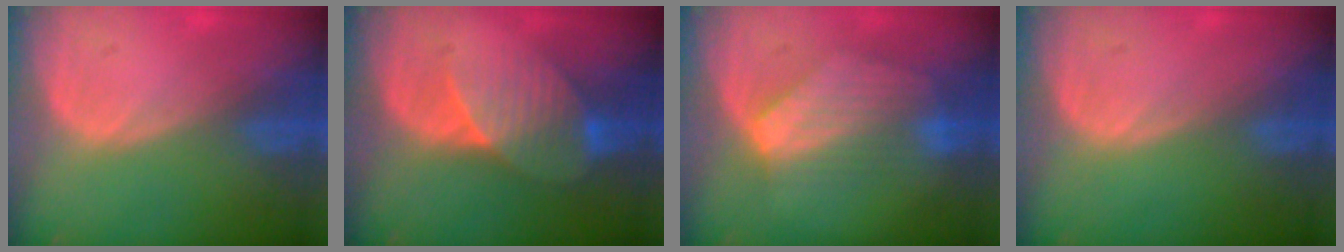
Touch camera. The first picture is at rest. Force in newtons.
{"total": 8.1, "press": 7.3, "slide": 3.5}
{"total": 7.2, "press": 7.1, "slide": 1.2}
{"total": 0.0}